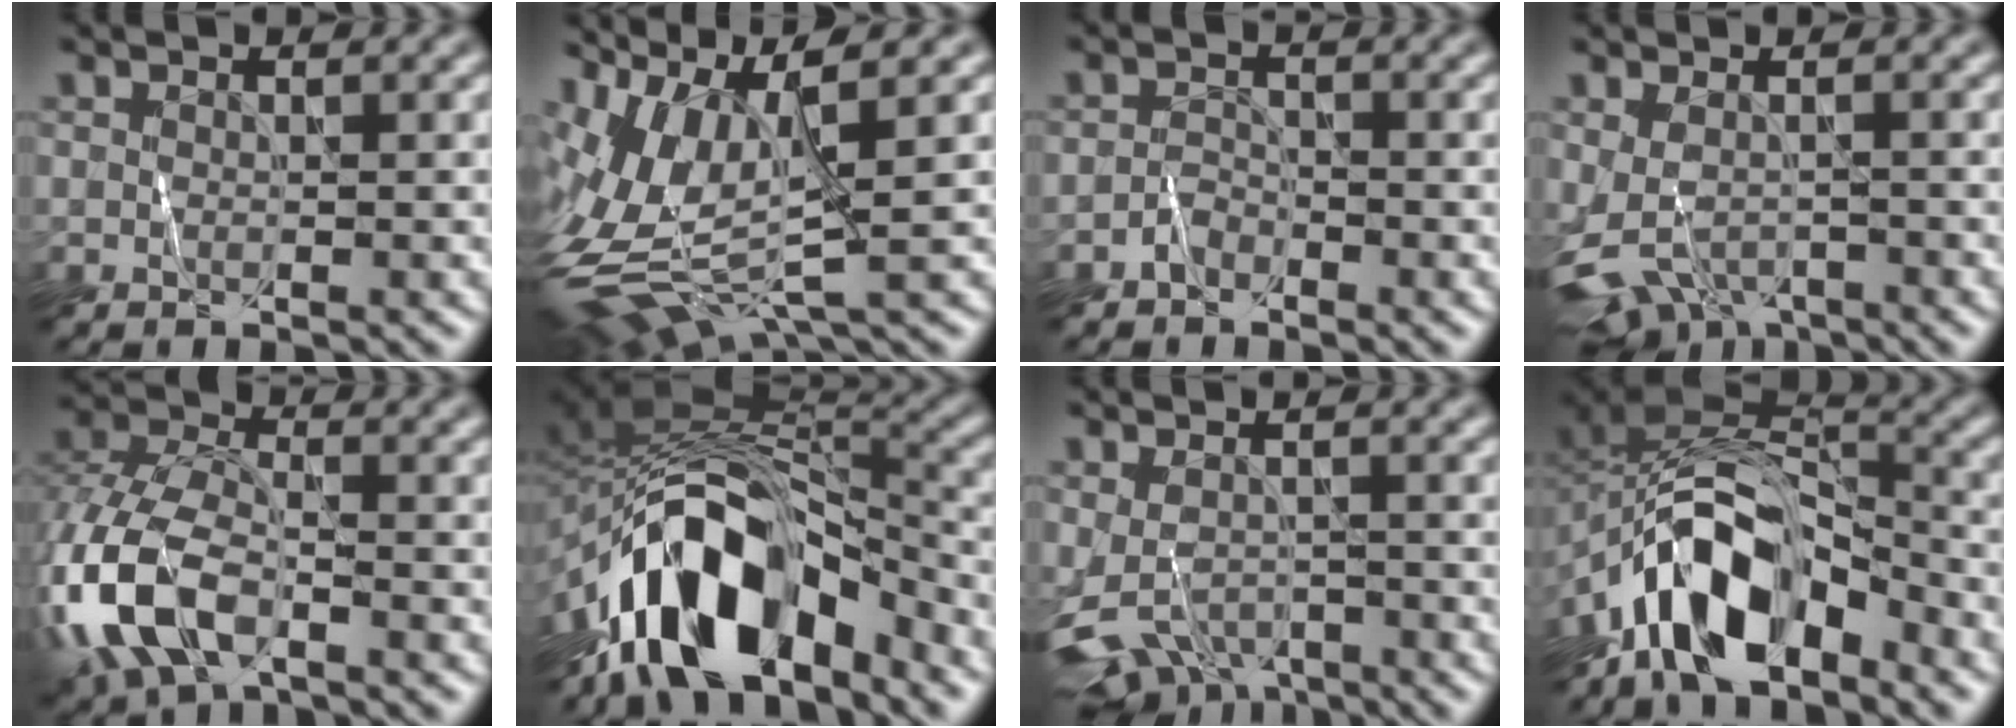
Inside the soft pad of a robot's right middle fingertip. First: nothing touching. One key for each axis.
{"total": 9.4, "fx": 0.8, "fy": 3.8, "fz": 8.5, "tx": -0.192, "ty": -0.011, "tz": 0.026}
{"total": 1.1, "fx": -0.9, "fy": 0.6, "fz": 0.3, "tx": -0.005, "ty": 0.009, "tz": -0.021}
{"total": 3.6, "fx": -2.4, "fy": 1.9, "fz": 2.0, "tx": -0.042, "ty": -0.029, "tz": -0.037}
{"total": 9.9, "fx": -3.7, "fy": 5.6, "fz": 7.2, "tx": -0.180, "ty": -0.004, "tz": -0.085}
{"total": 11.9, "fx": -6.6, "fy": 5.8, "fz": 8.1, "tx": -0.132, "ty": 0.008, "tz": -0.119}
{"total": 4.7, "fx": -2.8, "fy": 2.6, "fz": 2.7, "tx": -0.051, "ty": -0.026, "tz": -0.047}
{"total": 10.1, "fx": -5.2, "fy": 4.8, "fz": 7.3, "tx": -0.122, "ty": 0.016, "tz": -0.101}